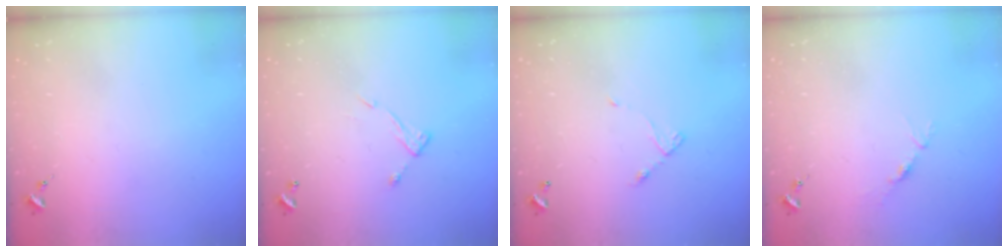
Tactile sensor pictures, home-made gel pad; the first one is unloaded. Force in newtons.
{"total": 7.7, "press": 7.7, "slide": 0.6}
{"total": 5.5, "press": 5.5, "slide": 0.3}
{"total": 4.0, "press": 3.9, "slide": 0.5}